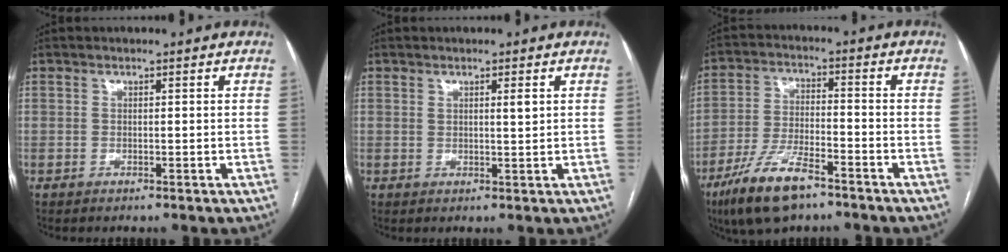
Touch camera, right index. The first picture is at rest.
{"total": 1.6, "force": [0.7, 0.1, 1.5], "torque": [-0.024, -0.003, 0.010]}
{"total": 11.1, "force": [-7.4, 2.9, 7.7], "torque": [-0.157, -0.016, -0.134]}